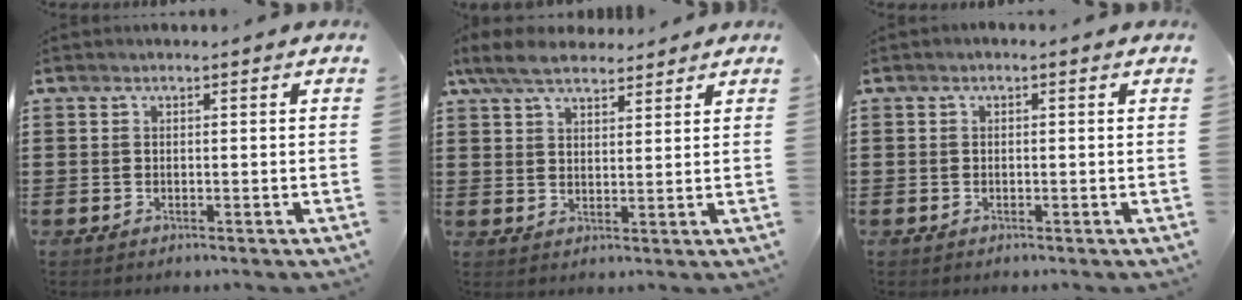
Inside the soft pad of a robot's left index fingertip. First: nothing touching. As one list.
[{"total": 6.3, "force": [5.1, 2.3, 2.8], "torque": [-0.071, -0.003, 0.098]}, {"total": 0.6, "force": [-0.2, 0.5, 0.2], "torque": [-0.005, 0.002, -0.005]}]